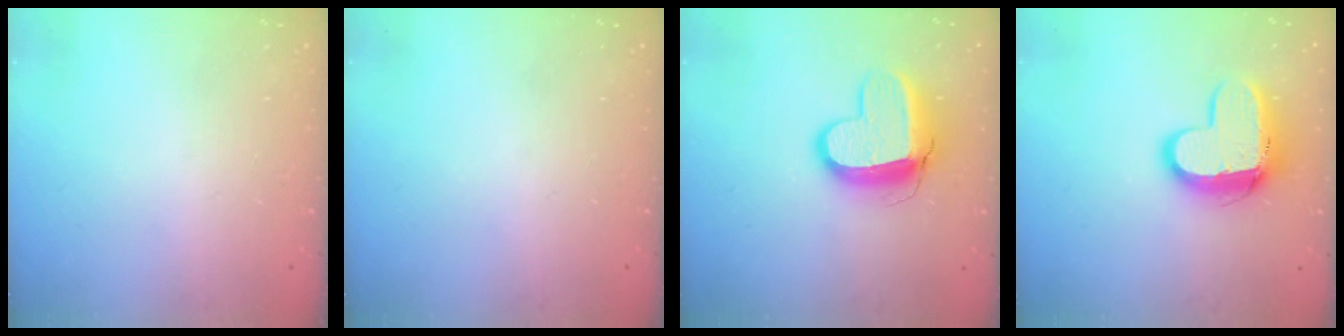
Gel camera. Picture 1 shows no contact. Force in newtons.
{"total": 0.0}
{"total": 12.4, "press": 12.3, "slide": 1.3}
{"total": 12.0, "press": 11.9, "slide": 1.1}